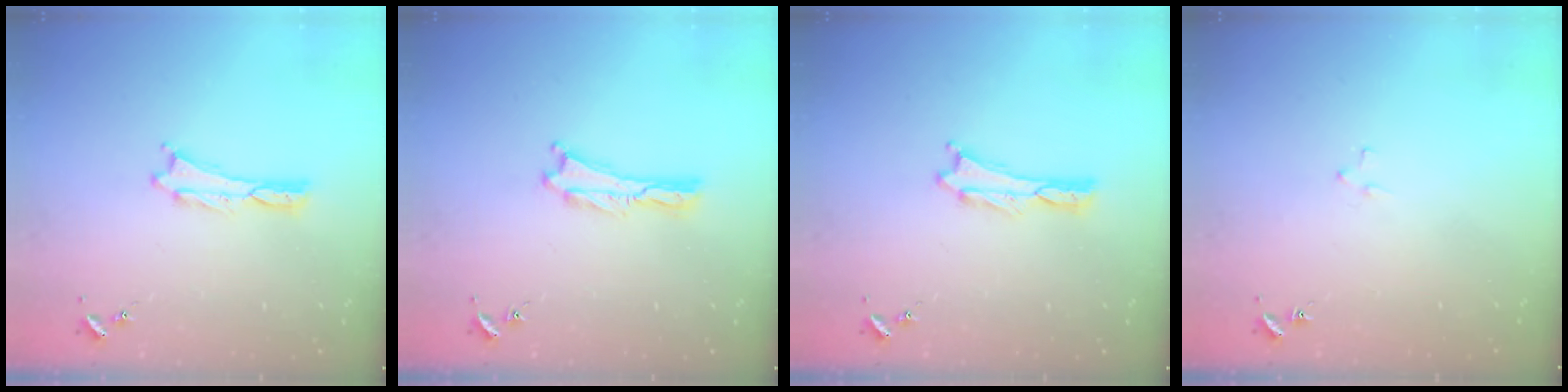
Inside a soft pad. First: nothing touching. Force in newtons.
{"total": 0.0}
{"total": 0.0}
{"total": 1.9, "press": 1.9, "slide": 0.1}